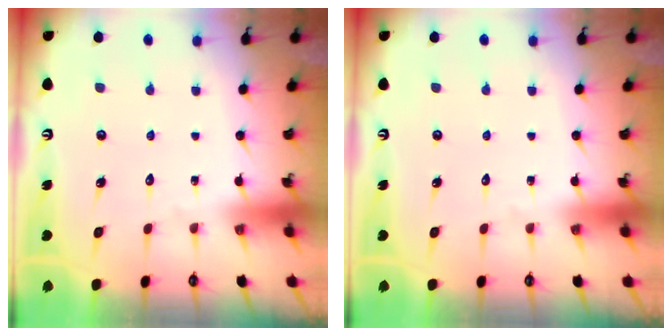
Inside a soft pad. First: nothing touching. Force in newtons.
{"total": 0.0}